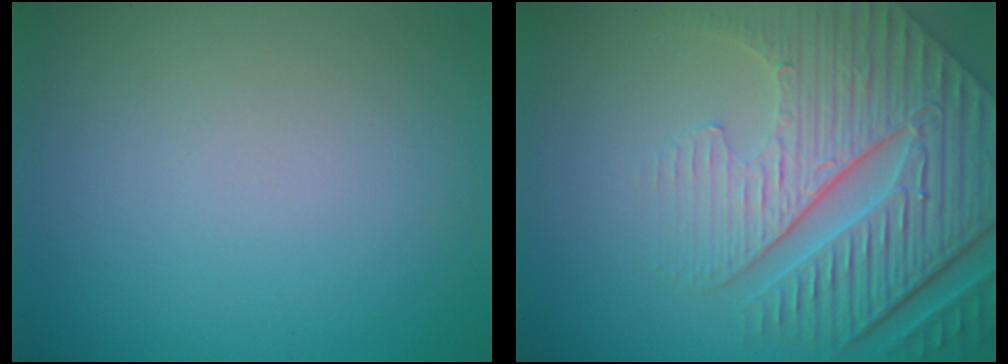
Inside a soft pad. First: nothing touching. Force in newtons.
{"total": 9.1, "press": 6.2, "slide": 6.6}